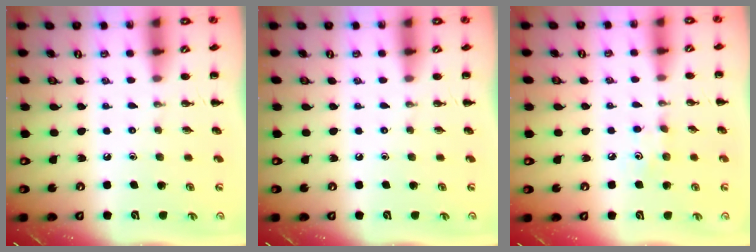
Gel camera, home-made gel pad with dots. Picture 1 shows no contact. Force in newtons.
{"total": 0.0}
{"total": 4.8, "press": 4.6, "slide": 1.4}